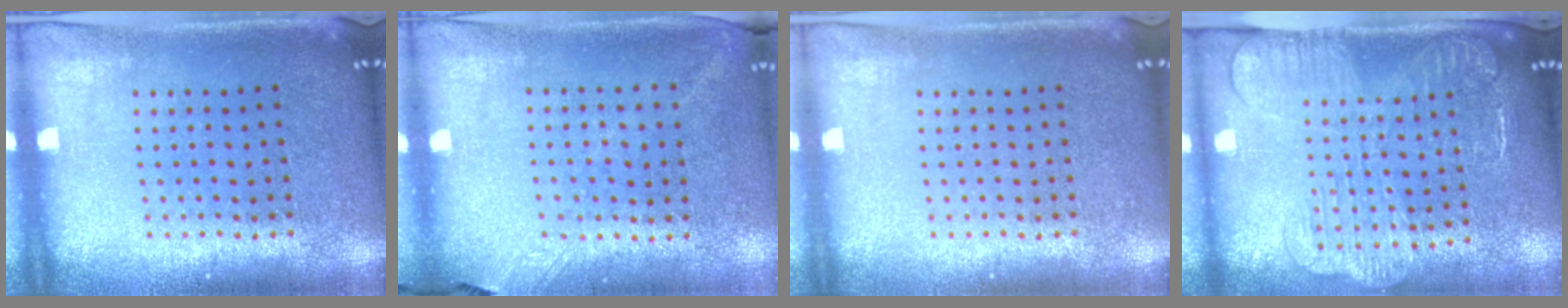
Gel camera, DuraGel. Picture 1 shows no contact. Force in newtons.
{"total": 1.2, "press": 0.9, "slide": 0.7}
{"total": 0.0}
{"total": 2.4, "press": 2.0, "slide": 1.4}